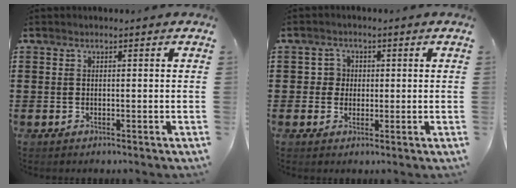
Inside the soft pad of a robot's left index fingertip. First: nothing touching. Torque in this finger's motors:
{"motor_torque": [0.61, 1.53, 0.00, -0.01]}